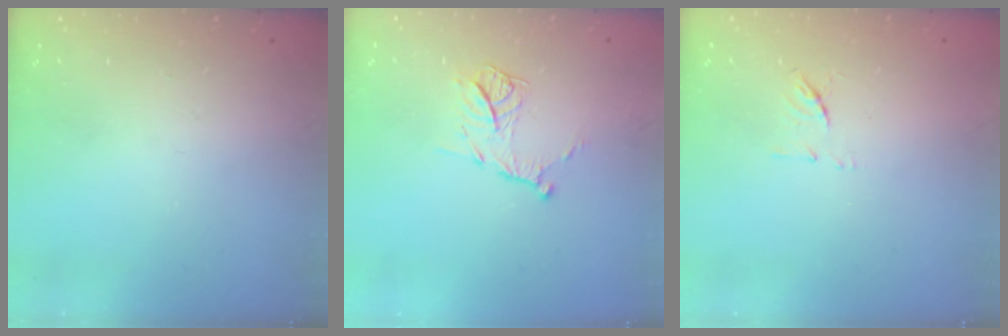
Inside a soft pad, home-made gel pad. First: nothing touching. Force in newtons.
{"total": 11.8, "press": 11.8, "slide": 0.8}
{"total": 6.8, "press": 6.6, "slide": 1.2}